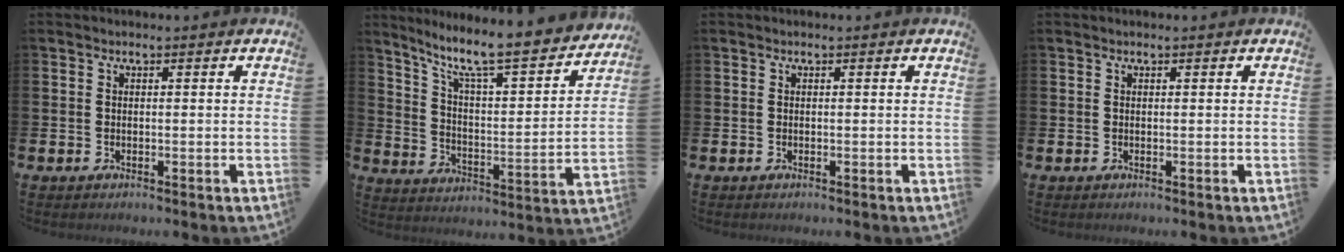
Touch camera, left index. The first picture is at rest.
{"total": 9.3, "force": [8.0, 1.4, 4.5], "torque": [-0.110, -0.063, 0.129]}
{"total": 0.0}
{"total": 0.0}